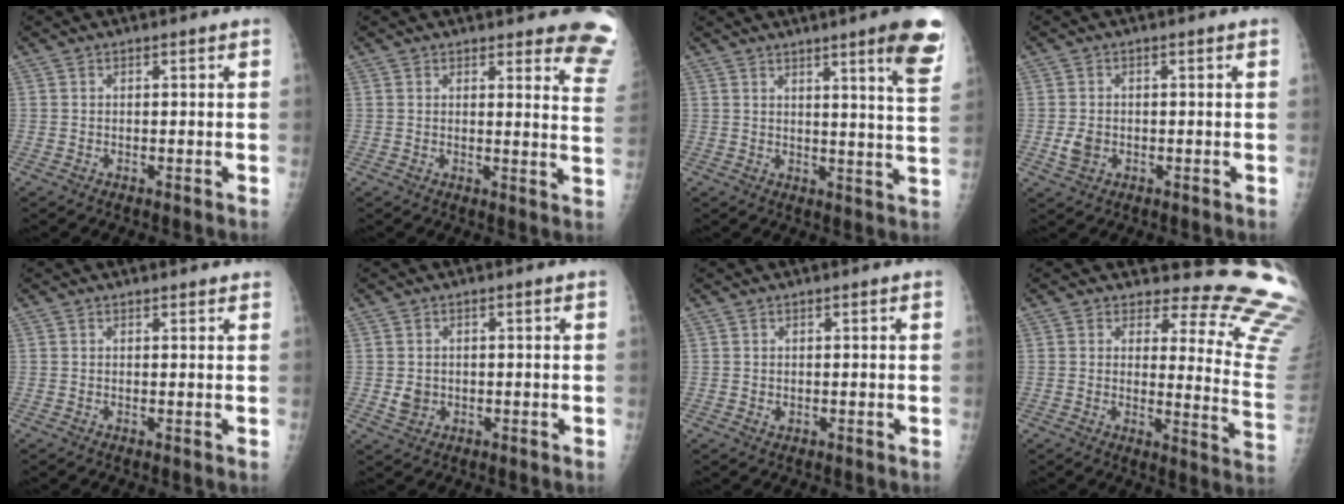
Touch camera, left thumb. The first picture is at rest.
{"total": 10.9, "force": [10.0, 2.2, 3.8], "torque": [-0.003, -0.084, 0.080]}
{"total": 11.4, "force": [6.6, 0.2, 9.3], "torque": [-0.112, -0.038, 0.077]}
{"total": 2.8, "force": [-0.5, 2.1, 1.8], "torque": [-0.033, 0.001, -0.005]}
{"total": 1.4, "force": [1.4, 0.3, 0.4], "torque": [-0.002, -0.003, 0.016]}
{"total": 2.3, "force": [-0.1, 2.0, 1.2], "torque": [-0.013, 0.000, 0.005]}
{"total": 0.7, "force": [0.2, 0.3, 0.5], "torque": [-0.007, -0.002, 0.005]}
{"total": 17.7, "force": [16.8, 3.8, 4.1], "torque": [-0.002, -0.190, 0.156]}